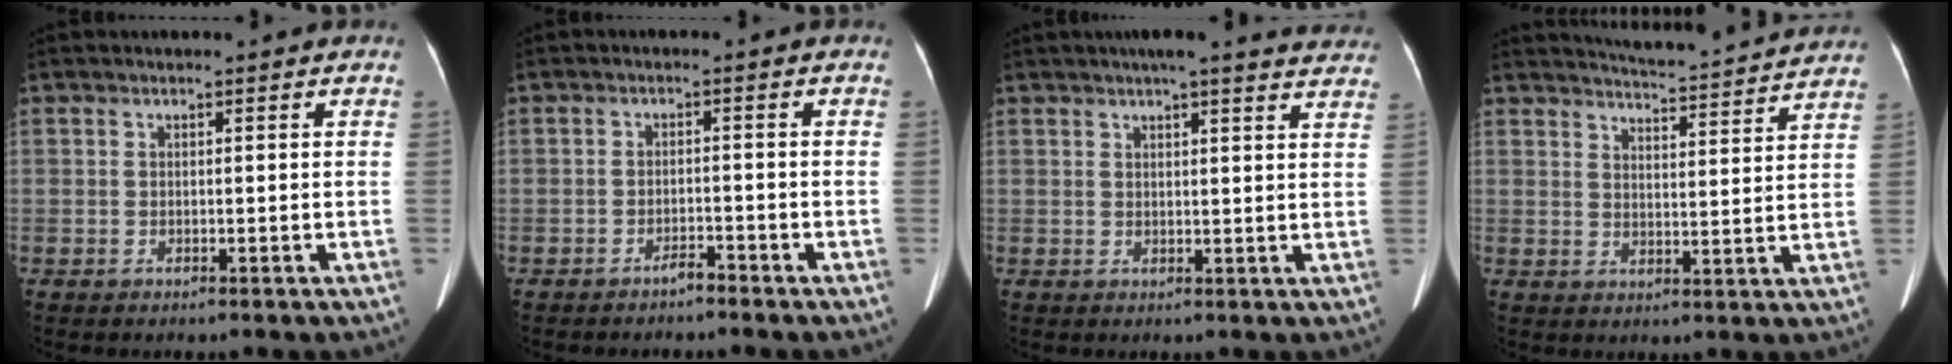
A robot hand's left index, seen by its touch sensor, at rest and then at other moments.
{"total": 1.8, "force": [-1.7, 0.1, 0.5], "torque": [-0.008, 0.000, -0.028]}
{"total": 15.8, "force": [14.2, 2.2, 6.5], "torque": [-0.071, 0.014, 0.157]}
{"total": 14.3, "force": [13.8, 0.5, 3.8], "torque": [-0.059, -0.011, 0.168]}